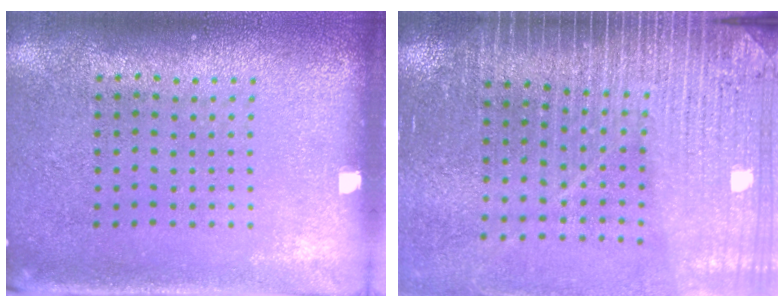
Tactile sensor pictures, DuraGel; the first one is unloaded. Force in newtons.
{"total": 3.5, "press": 3.5, "slide": 0.5}